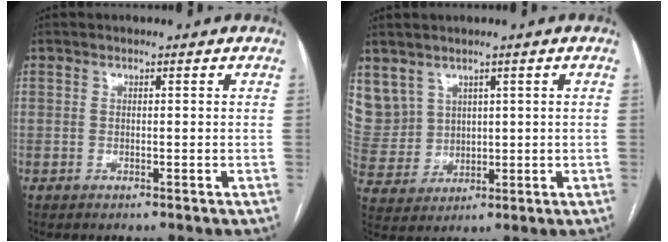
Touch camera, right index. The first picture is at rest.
{"total": 10.8, "force": [5.0, 9.4, 2.2], "torque": [-0.083, 0.045, 0.132]}